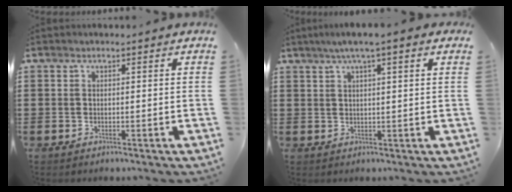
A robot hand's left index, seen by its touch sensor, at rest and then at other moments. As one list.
[{"total": 3.5, "force": [1.9, 0.1, 2.9], "torque": [-0.058, 0.005, 0.032]}]